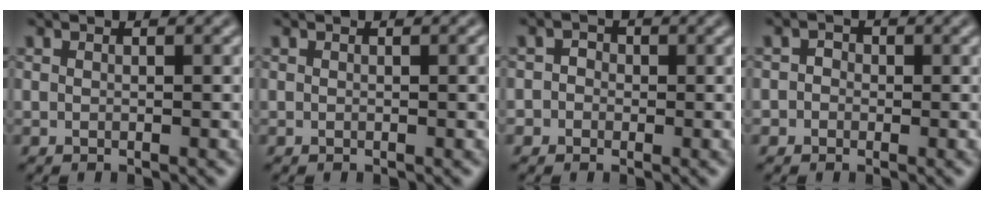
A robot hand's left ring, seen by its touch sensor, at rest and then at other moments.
{"total": 0.6, "force": [0.0, 0.1, 0.6], "torque": [-0.006, 0.000, 0.000]}
{"total": 2.2, "force": [-0.2, 2.1, 0.5], "torque": [0.017, 0.010, -0.026]}
{"total": 1.6, "force": [0.0, 1.6, 0.5], "torque": [0.016, 0.001, -0.016]}